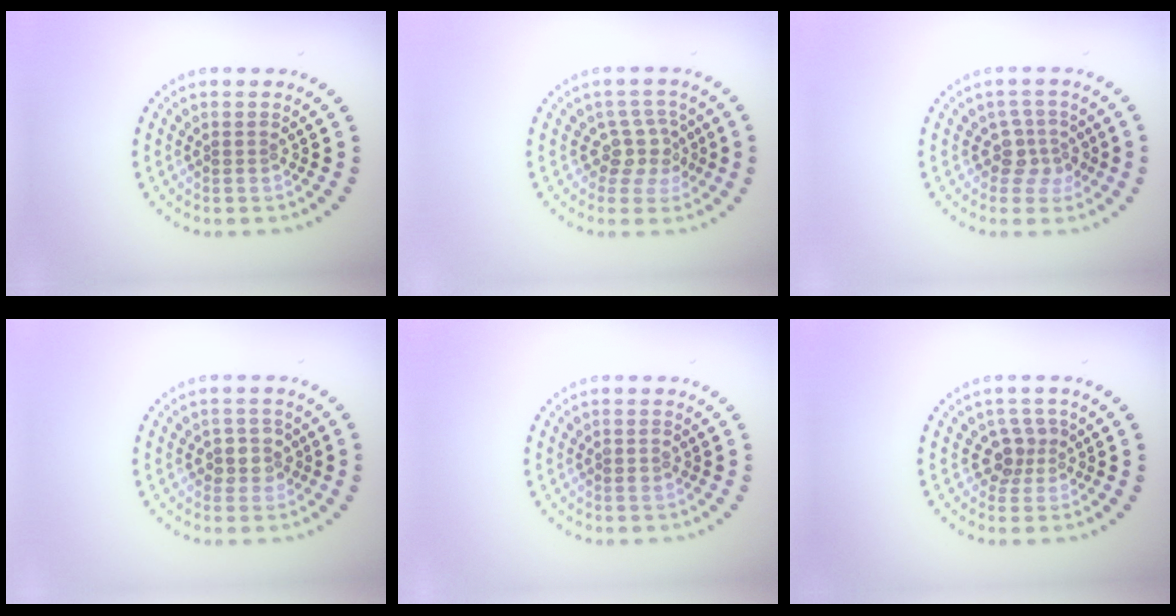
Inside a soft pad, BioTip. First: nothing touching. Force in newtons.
{"total": 2.9, "press": 2.2, "slide": 1.8}
{"total": 2.3, "press": 1.9, "slide": 1.4}
{"total": 2.1, "press": 1.9, "slide": 1.0}
{"total": 0.8, "press": 0.7, "slide": 0.1}
{"total": 2.5, "press": 1.8, "slide": 1.7}